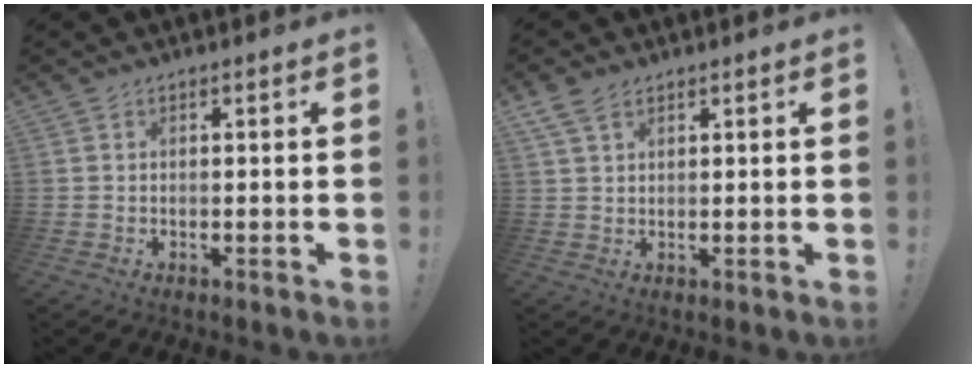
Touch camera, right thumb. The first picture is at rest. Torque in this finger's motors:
{"motor_torque": [-0.32, 0.71, 0.23, 0.12, 0.08]}